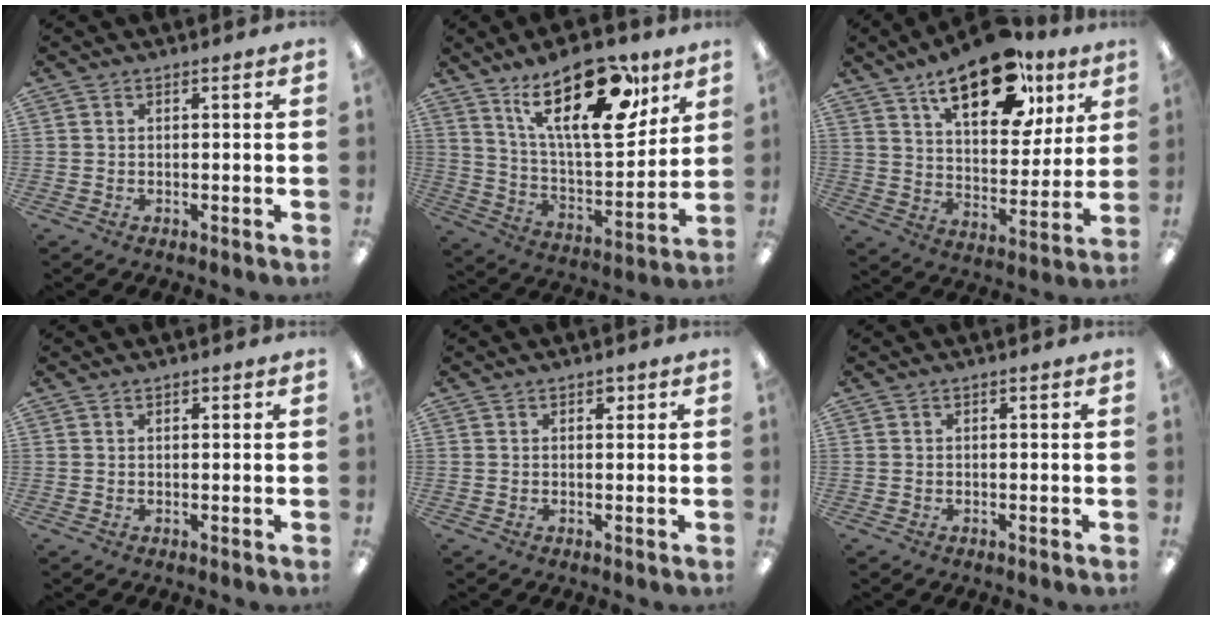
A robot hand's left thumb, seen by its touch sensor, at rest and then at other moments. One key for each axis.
{"total": 24.0, "fx": 14.3, "fy": 10.0, "fz": 16.5, "tx": -0.246, "ty": -0.081, "tz": 0.238}
{"total": 20.1, "fx": 13.0, "fy": 9.5, "fz": 12.2, "tx": -0.178, "ty": -0.057, "tz": 0.217}
{"total": 0.6, "fx": 0.4, "fy": 0.4, "fz": 0.3, "tx": -0.005, "ty": 0.003, "tz": 0.007}
{"total": 1.5, "fx": 0.9, "fy": 0.9, "fz": 0.8, "tx": -0.009, "ty": -0.001, "tz": 0.014}
{"total": 0.0}